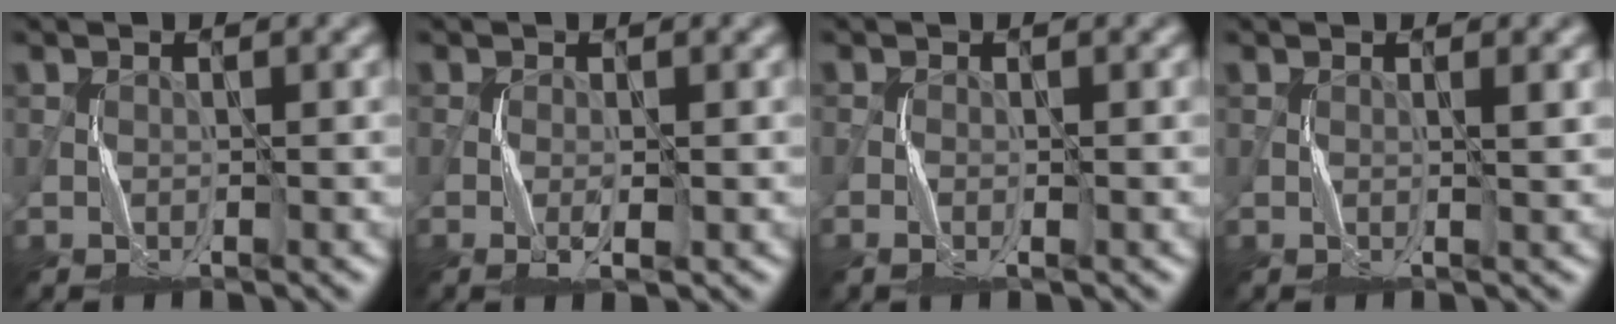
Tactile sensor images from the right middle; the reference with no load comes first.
{"total": 1.3, "force": [-0.5, 0.2, 1.2], "torque": [-0.024, -0.003, -0.009]}
{"total": 0.0}
{"total": 0.9, "force": [0.4, 0.0, 0.8], "torque": [-0.009, -0.005, 0.005]}